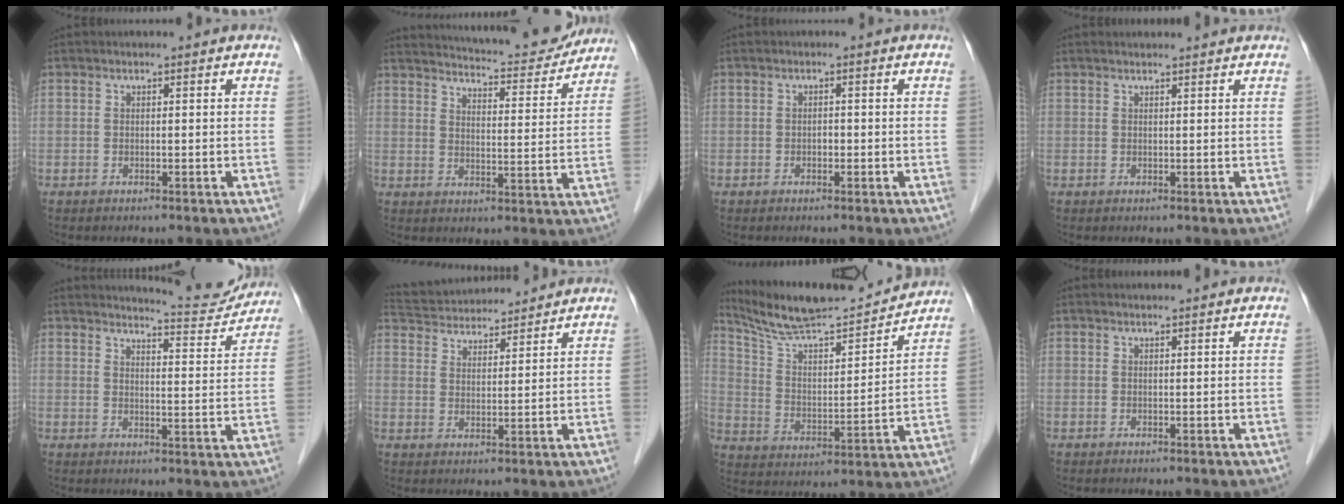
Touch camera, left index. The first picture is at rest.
{"total": 17.4, "force": [16.3, 2.6, 5.5], "torque": [-0.079, -0.011, 0.212]}
{"total": 0.8, "force": [-0.3, 0.5, 0.5], "torque": [-0.007, 0.003, -0.006]}
{"total": 3.1, "force": [3.0, 0.2, 0.8], "torque": [-0.012, 0.020, 0.038]}
{"total": 9.5, "force": [9.5, 0.4, 1.0], "torque": [-0.014, -0.017, 0.115]}
{"total": 12.0, "force": [11.4, 2.1, 3.1], "torque": [-0.064, 0.035, 0.190]}
{"total": 18.5, "force": [17.3, 1.2, 6.4], "torque": [-0.115, -0.001, 0.280]}
{"total": 1.3, "force": [1.2, 0.0, 0.4], "torque": [-0.007, 0.015, 0.022]}